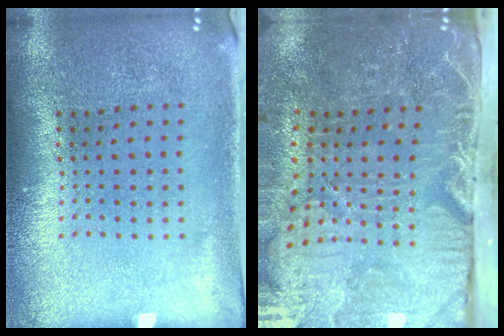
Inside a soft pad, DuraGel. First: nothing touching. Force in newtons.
{"total": 4.8, "press": 4.2, "slide": 2.3}